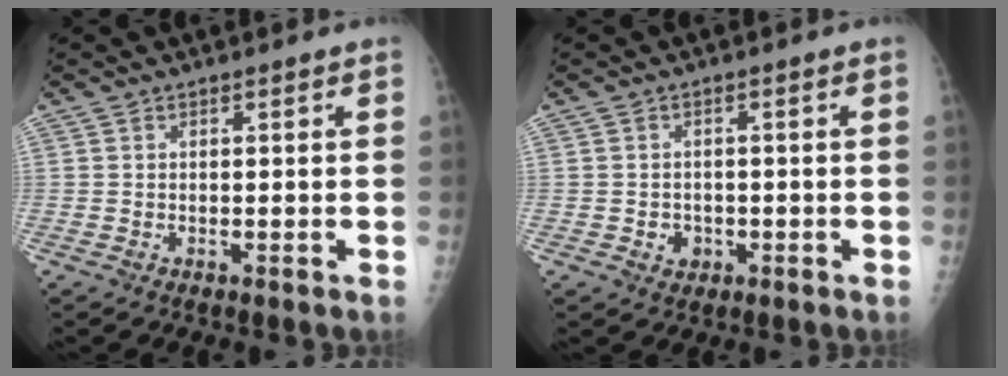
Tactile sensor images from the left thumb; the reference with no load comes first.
{"total": 2.4, "force": [-0.7, 2.2, 0.9], "torque": [-0.002, 0.005, -0.004]}